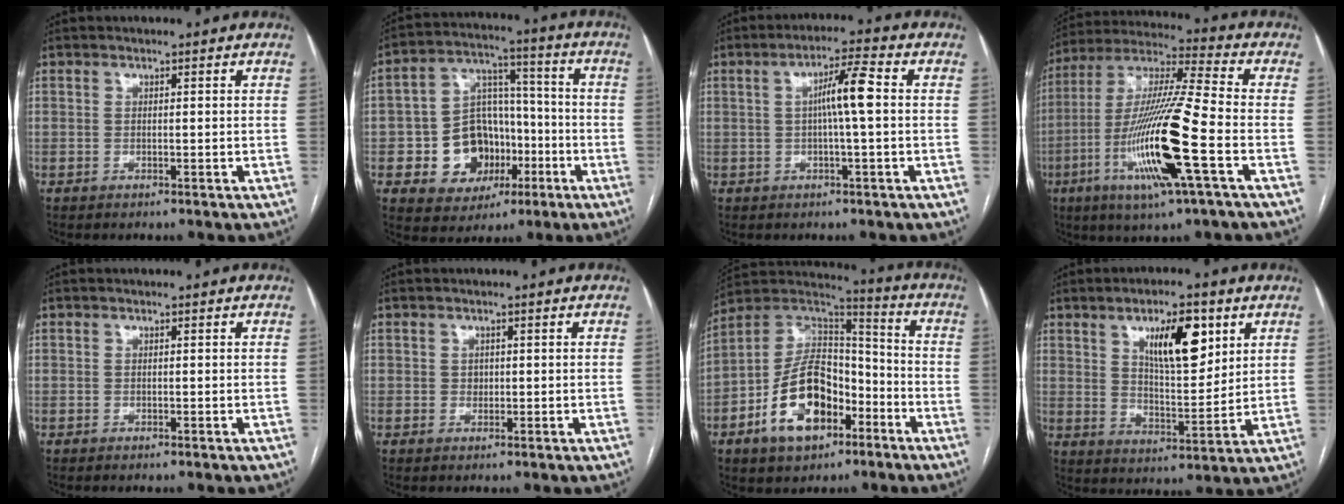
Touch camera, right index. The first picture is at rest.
{"total": 12.3, "force": [-3.5, 10.0, 6.3], "torque": [-0.108, 0.033, -0.043]}
{"total": 5.9, "force": [0.4, 0.2, 5.9], "torque": [-0.103, 0.014, 0.006]}
{"total": 19.1, "force": [-6.1, 0.3, 18.1], "torque": [-0.375, -0.020, -0.118]}
{"total": 0.0}
{"total": 0.8, "force": [0.1, 0.7, 0.3], "torque": [-0.002, 0.003, 0.003]}
{"total": 15.6, "force": [-6.5, 8.5, 11.3], "torque": [-0.225, 0.021, -0.110]}
{"total": 11.2, "force": [5.3, 3.6, 9.2], "torque": [-0.154, 0.002, 0.093]}